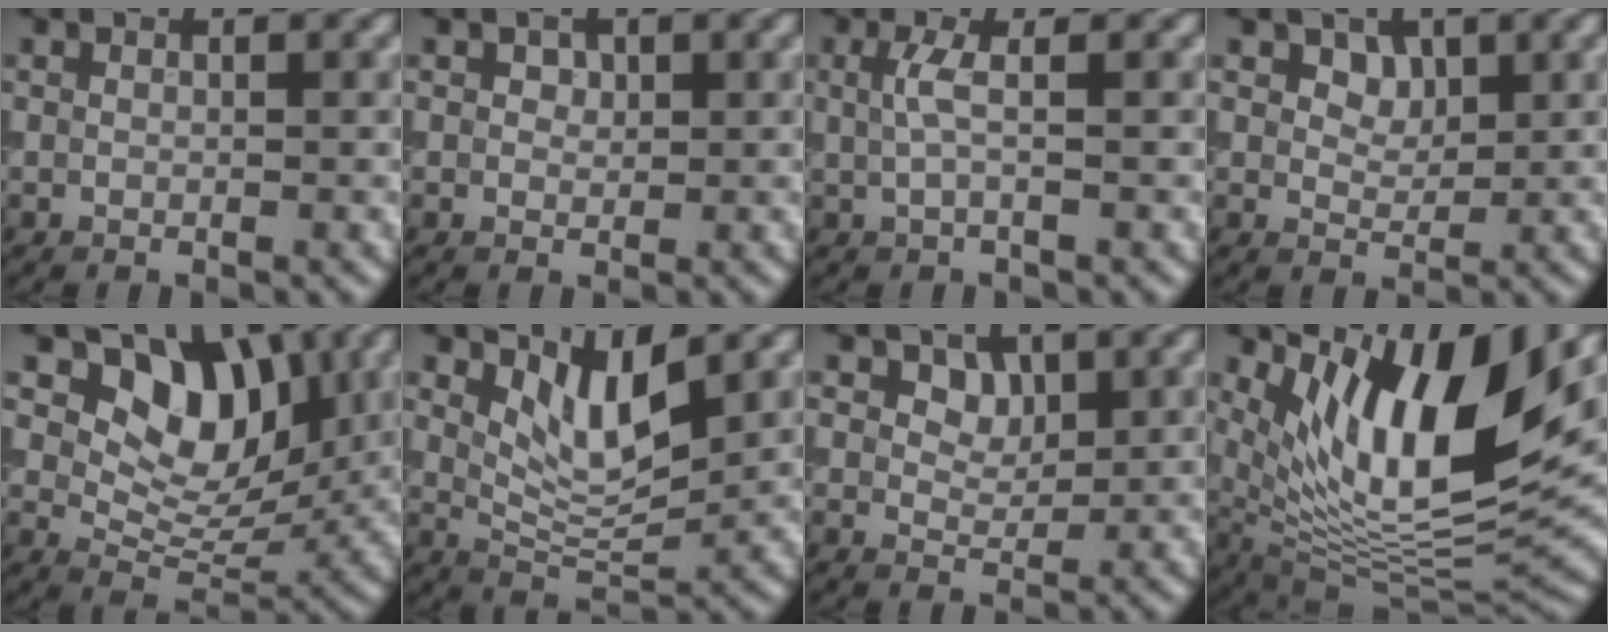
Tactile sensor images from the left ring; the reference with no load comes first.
{"total": 1.0, "force": [0.5, 0.7, 0.4], "torque": [-0.005, -0.003, 0.006]}
{"total": 1.8, "force": [0.2, 0.3, 1.8], "torque": [-0.041, -0.002, 0.004]}
{"total": 2.1, "force": [1.1, 1.4, 1.0], "torque": [-0.016, -0.009, 0.017]}
{"total": 7.9, "force": [3.2, 5.2, 5.0], "torque": [-0.063, -0.014, 0.045]}
{"total": 4.5, "force": [2.4, 1.7, 3.4], "torque": [-0.069, -0.013, 0.047]}
{"total": 2.5, "force": [1.3, 1.7, 1.3], "torque": [-0.023, -0.012, 0.022]}
{"total": 13.6, "force": [6.2, 4.4, 11.2], "torque": [-0.194, -0.007, 0.116]}